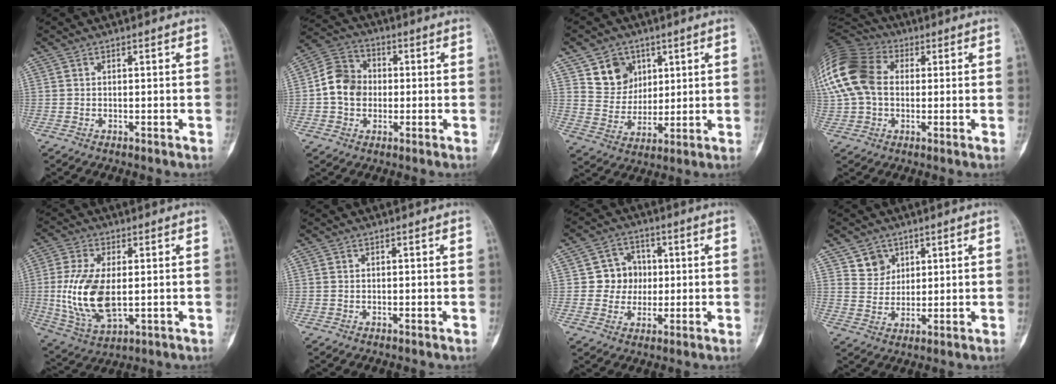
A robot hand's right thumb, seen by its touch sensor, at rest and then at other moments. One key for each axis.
{"total": 9.1, "fx": -0.4, "fy": 7.7, "fz": 4.9, "tx": -0.070, "ty": 0.025, "tz": -0.019}
{"total": 9.1, "fx": 4.5, "fy": 7.5, "fz": 2.6, "tx": -0.009, "ty": -0.025, "tz": 0.087}
{"total": 20.2, "fx": 3.2, "fy": 14.7, "fz": 13.4, "tx": -0.313, "ty": 0.042, "tz": 0.055}
{"total": 14.4, "fx": -0.3, "fy": 7.6, "fz": 12.3, "tx": -0.255, "ty": -0.012, "tz": 0.007}
{"total": 0.0}
{"total": 7.2, "fx": 0.4, "fy": 6.8, "fz": 2.3, "tx": 0.010, "ty": 0.013, "tz": 0.001}
{"total": 4.9, "fx": 2.9, "fy": 3.9, "fz": 0.7, "tx": 0.012, "ty": -0.021, "tz": 0.056}